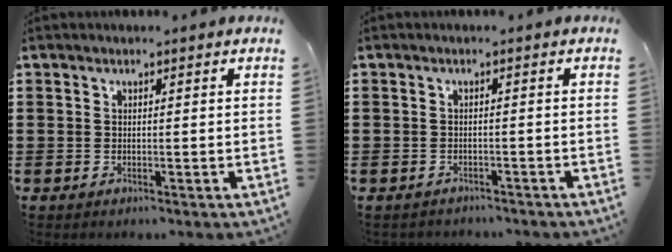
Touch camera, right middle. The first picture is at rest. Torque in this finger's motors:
{"motor_torque": [-0.28, 0.23, -0.06, -0.02]}